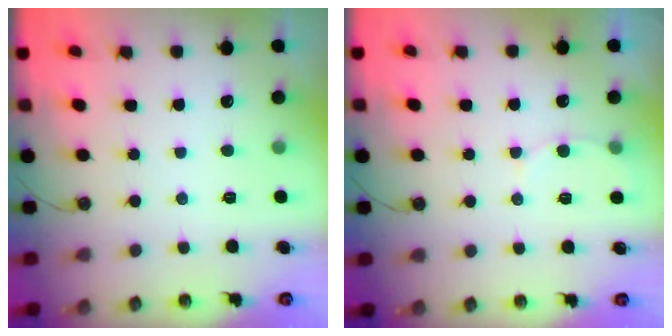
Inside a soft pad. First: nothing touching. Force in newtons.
{"total": 5.0, "press": 5.0, "slide": 0.5}